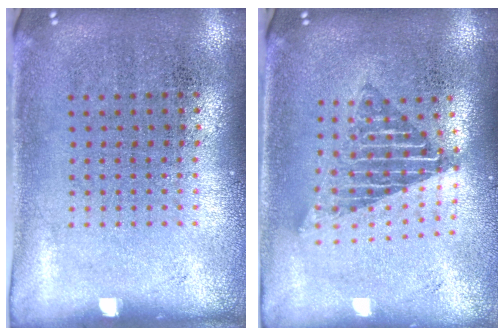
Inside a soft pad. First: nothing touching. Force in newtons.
{"total": 1.7, "press": 1.3, "slide": 1.0}